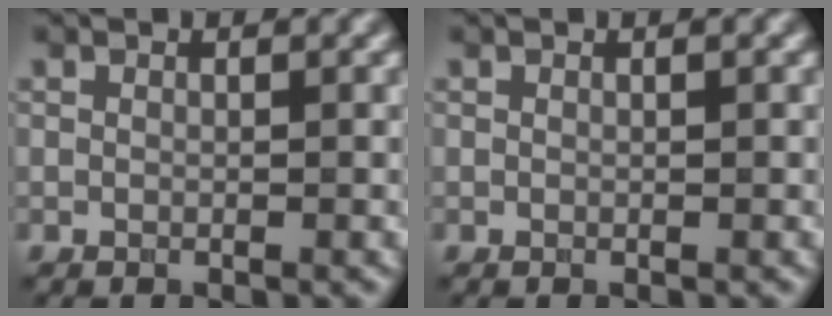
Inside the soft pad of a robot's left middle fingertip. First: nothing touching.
{"total": 0.0}